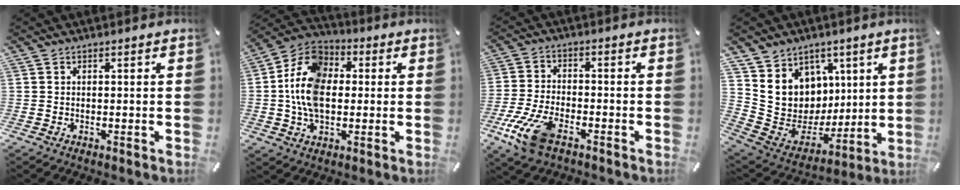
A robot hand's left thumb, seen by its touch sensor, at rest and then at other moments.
{"total": 13.8, "force": [-0.6, 10.1, 9.4], "torque": [-0.220, 0.017, -0.013]}
{"total": 10.7, "force": [-5.9, 5.0, 7.5], "torque": [-0.167, 0.013, -0.109]}
{"total": 11.6, "force": [3.5, 11.0, 1.4], "torque": [-0.025, -0.049, 0.085]}